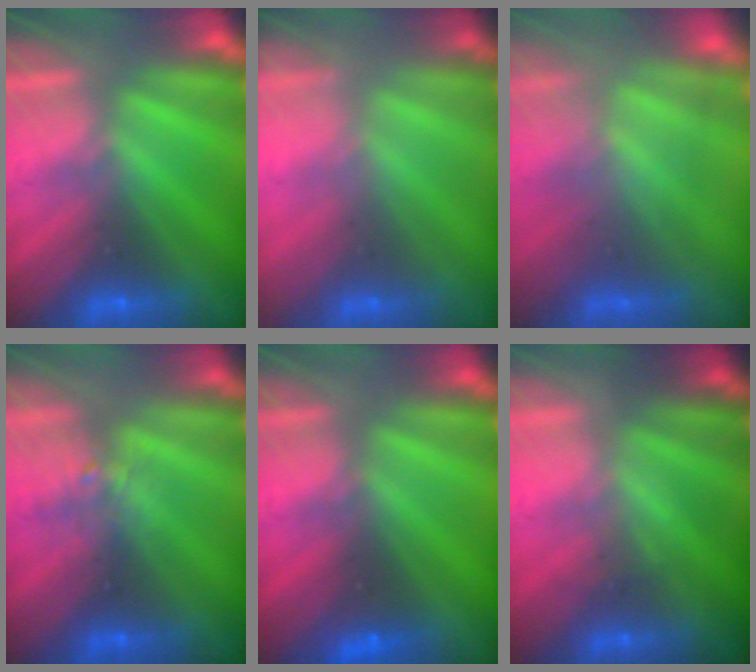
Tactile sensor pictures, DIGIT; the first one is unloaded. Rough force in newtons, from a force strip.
{"total": 1.6}
{"total": 4.1}
{"total": 2.2}
{"total": 2.4}
{"total": 2.0}